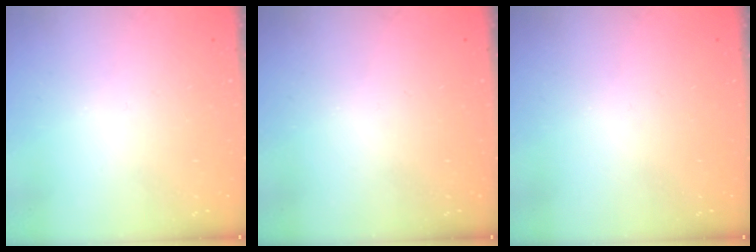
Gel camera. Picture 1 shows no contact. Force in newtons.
{"total": 0.0}
{"total": 0.0}